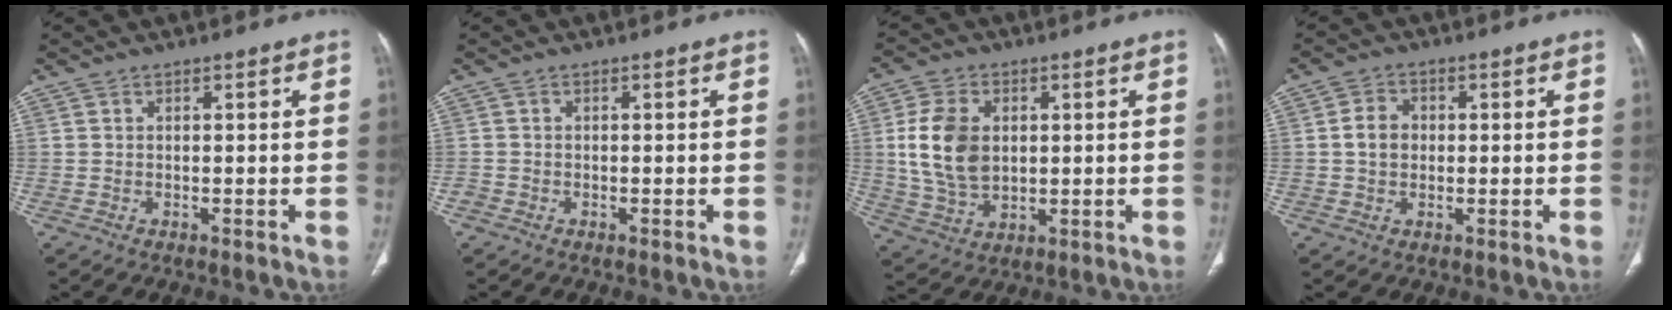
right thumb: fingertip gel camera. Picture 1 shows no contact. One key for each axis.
{"total": 0.9, "fx": -0.6, "fy": 0.6, "fz": 0.2, "tx": -0.001, "ty": 0.001, "tz": -0.017}
{"total": 12.4, "fx": 1.6, "fy": 8.4, "fz": 9.0, "tx": -0.164, "ty": -0.003, "tz": 0.038}
{"total": 4.4, "fx": 0.1, "fy": 3.5, "fz": 2.5, "tx": -0.038, "ty": 0.010, "tz": -0.002}